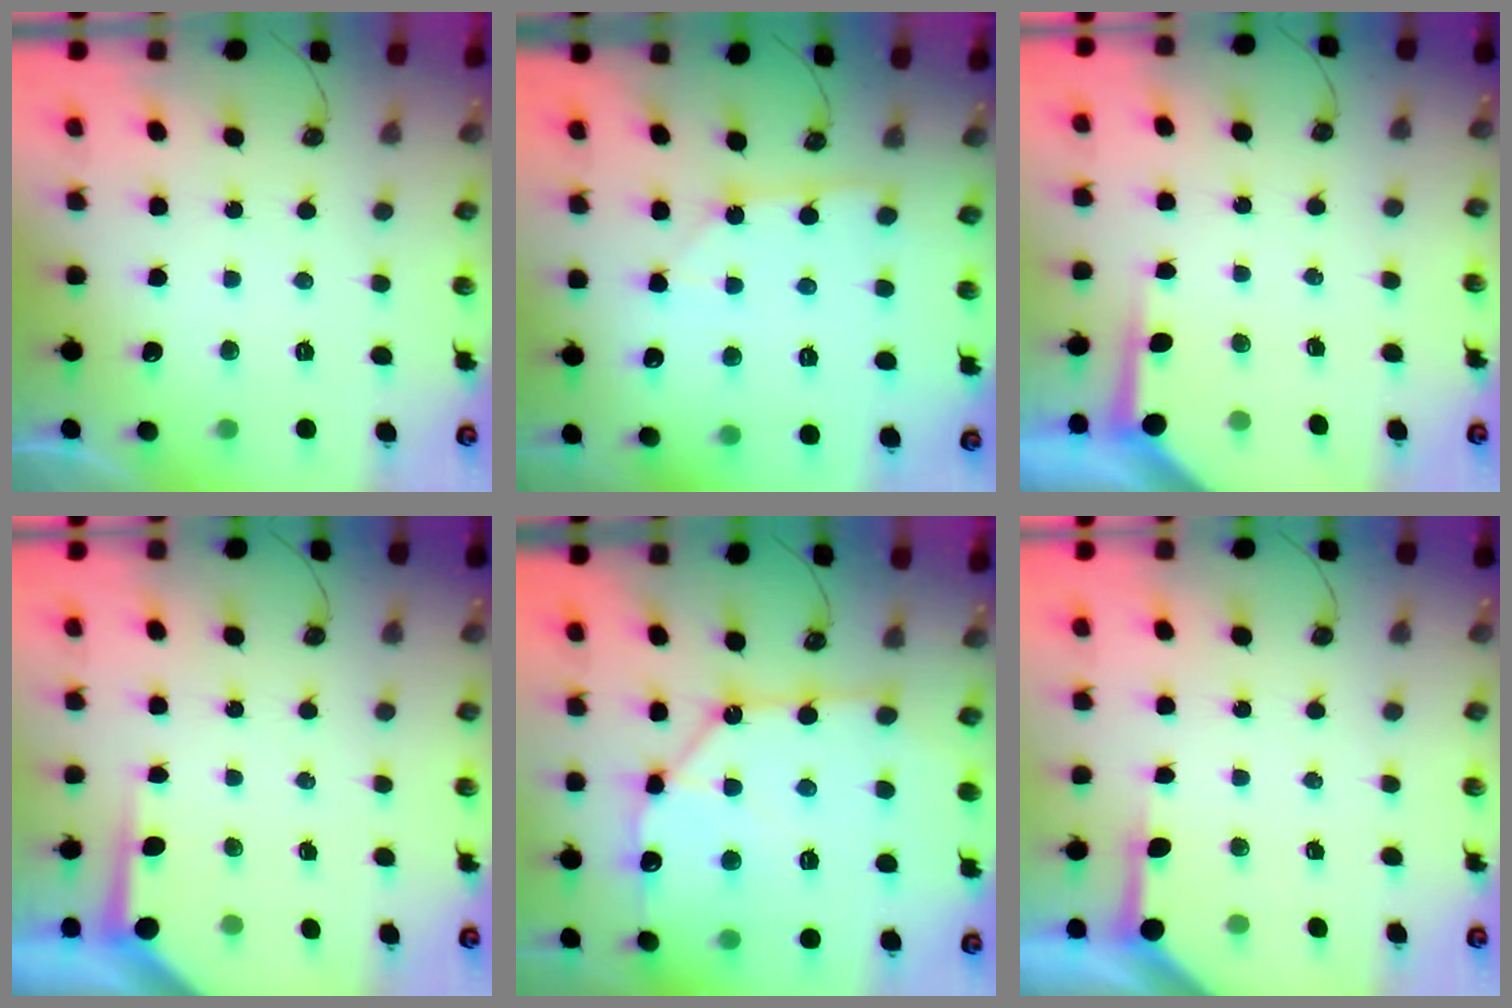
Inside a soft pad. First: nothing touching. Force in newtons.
{"total": 2.5, "press": 2.5, "slide": 0.2}
{"total": 3.8, "press": 3.8, "slide": 0.3}
{"total": 3.5, "press": 3.4, "slide": 0.3}
{"total": 15.2, "press": 15.2, "slide": 1.5}
{"total": 3.9, "press": 3.8, "slide": 0.2}